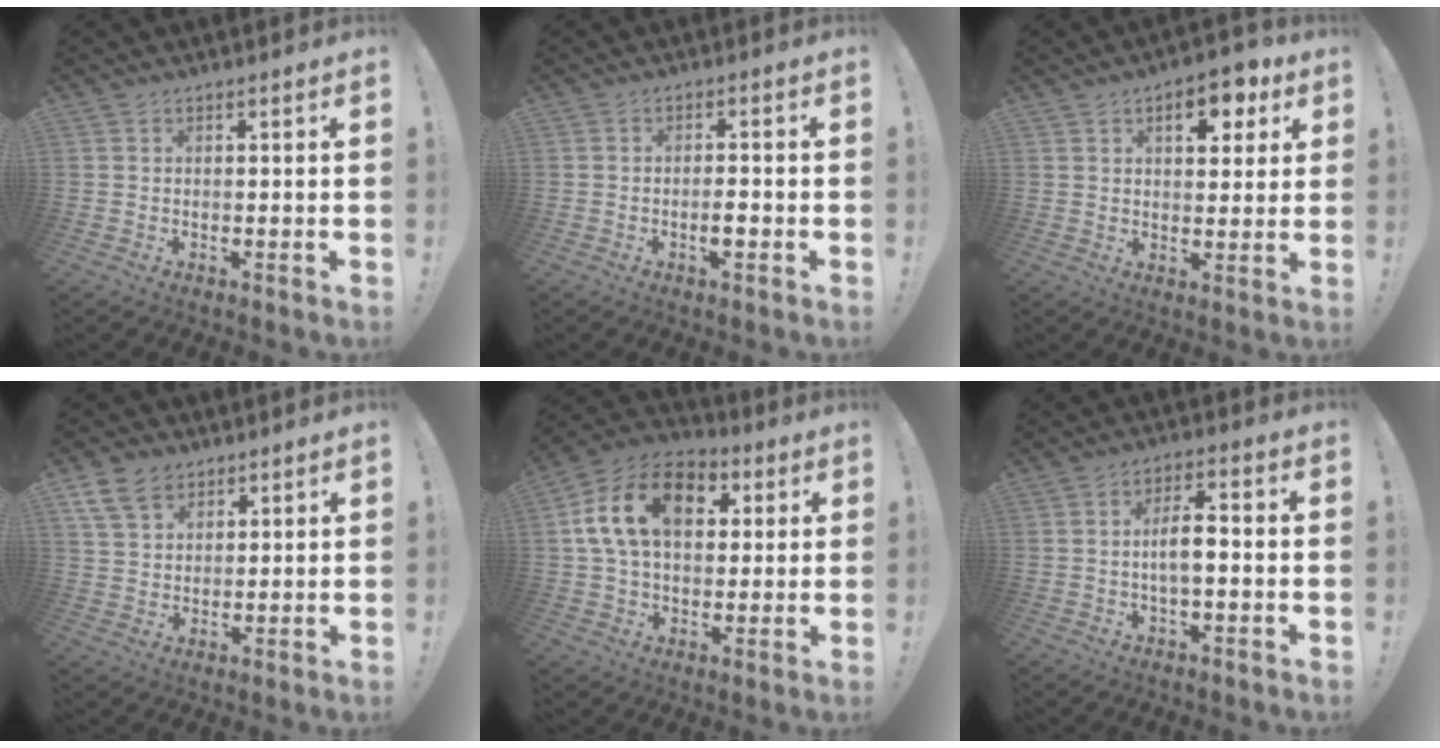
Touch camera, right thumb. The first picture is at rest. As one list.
[{"total": 3.0, "force": [-1.2, 0.9, 2.6], "torque": [-0.036, 0.006, -0.022]}, {"total": 9.0, "force": [4.0, 4.8, 6.5], "torque": [-0.078, -0.007, 0.063]}, {"total": 9.3, "force": [5.5, 6.2, 4.0], "torque": [-0.072, -0.018, 0.110]}, {"total": 18.0, "force": [5.3, 11.8, 12.5], "torque": [-0.225, 0.002, 0.095]}, {"total": 6.4, "force": [-1.0, 2.2, 5.9], "torque": [-0.109, 0.010, -0.020]}]